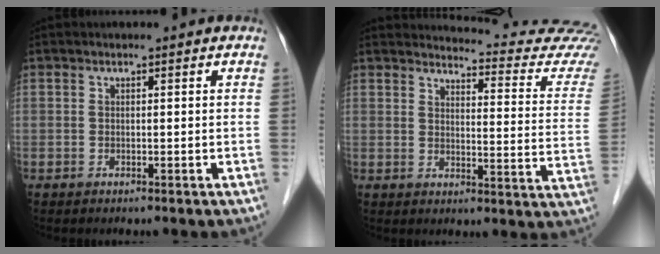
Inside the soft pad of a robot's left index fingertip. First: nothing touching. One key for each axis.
{"total": 18.1, "fx": 17.9, "fy": -0.1, "fz": 2.9, "tx": -0.021, "ty": -0.140, "tz": 0.176}